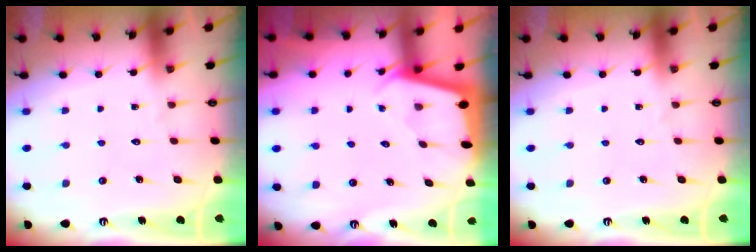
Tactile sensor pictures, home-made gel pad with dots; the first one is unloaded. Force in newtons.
{"total": 2.2, "press": 2.2, "slide": 0.1}
{"total": 0.0}